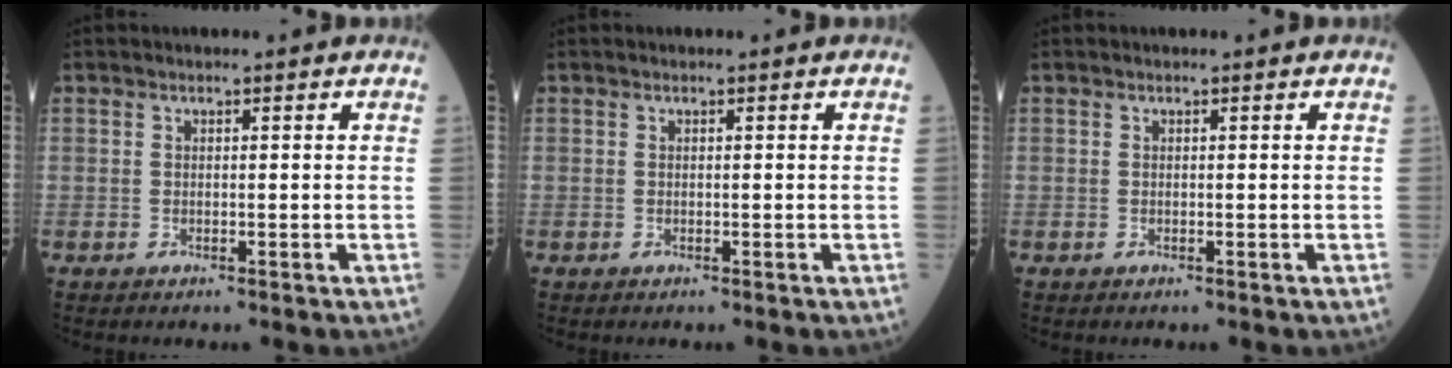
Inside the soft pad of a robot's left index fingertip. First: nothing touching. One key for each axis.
{"total": 0.0}
{"total": 0.0}